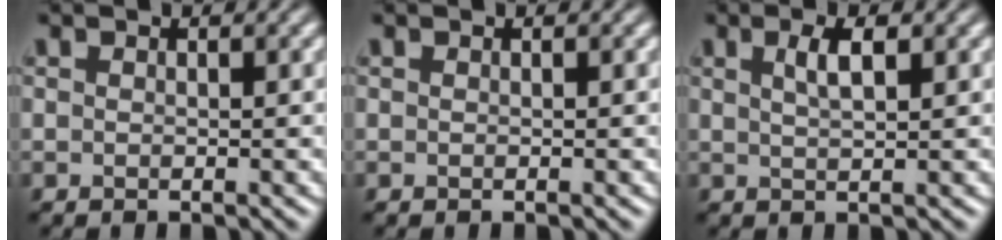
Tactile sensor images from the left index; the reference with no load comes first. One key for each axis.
{"total": 0.0}
{"total": 2.2, "fx": 1.0, "fy": 0.6, "fz": 1.9, "tx": -0.032, "ty": 0.004, "tz": 0.017}